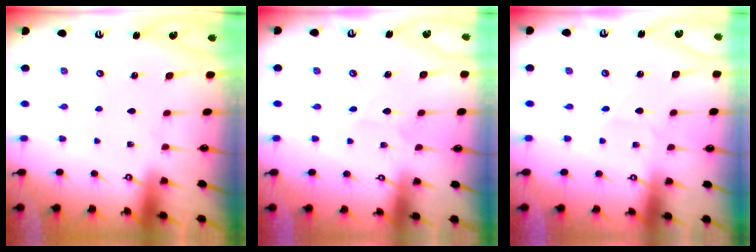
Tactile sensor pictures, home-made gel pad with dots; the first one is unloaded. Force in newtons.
{"total": 4.8, "press": 4.7, "slide": 0.3}
{"total": 1.6, "press": 1.6, "slide": 0.1}